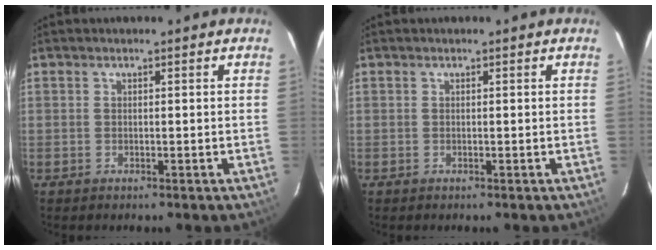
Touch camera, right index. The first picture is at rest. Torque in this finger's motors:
{"motor_torque": [0.00, 0.00, 0.00, 0.00]}